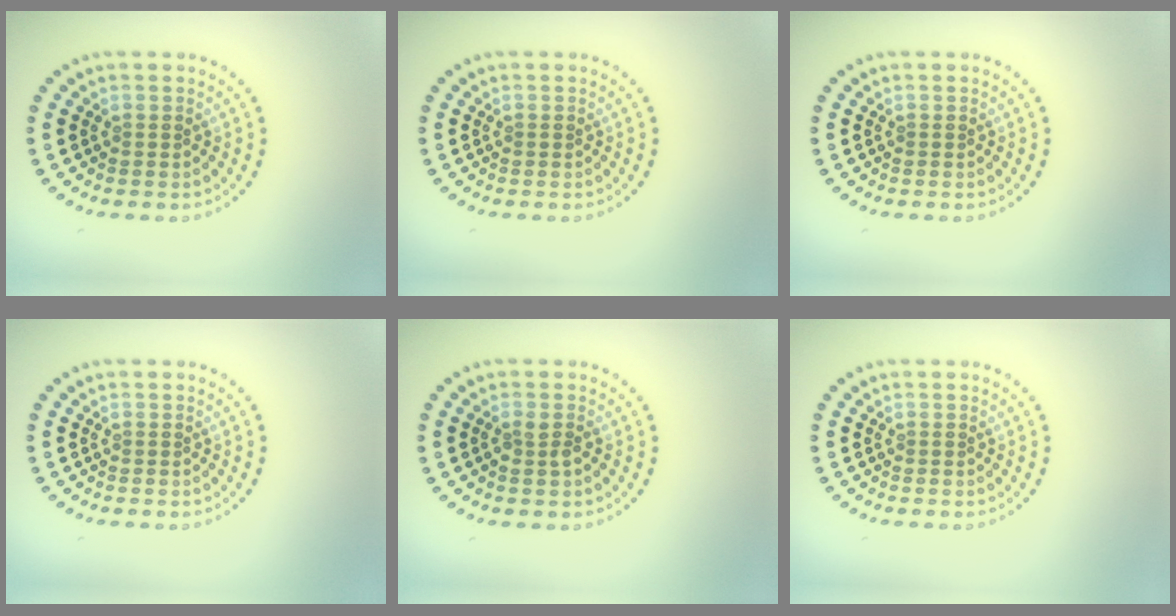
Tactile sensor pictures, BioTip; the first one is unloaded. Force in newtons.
{"total": 0.0}
{"total": 0.0}
{"total": 0.0}
{"total": 0.9, "press": 0.9, "slide": 0.3}
{"total": 0.0}